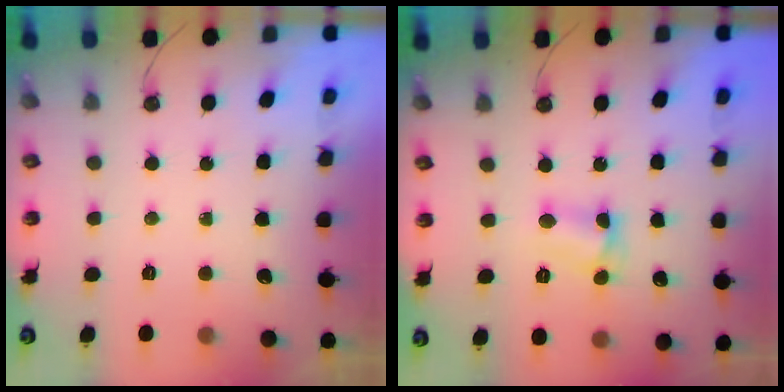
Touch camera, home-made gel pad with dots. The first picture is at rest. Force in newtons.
{"total": 4.3, "press": 4.2, "slide": 0.3}